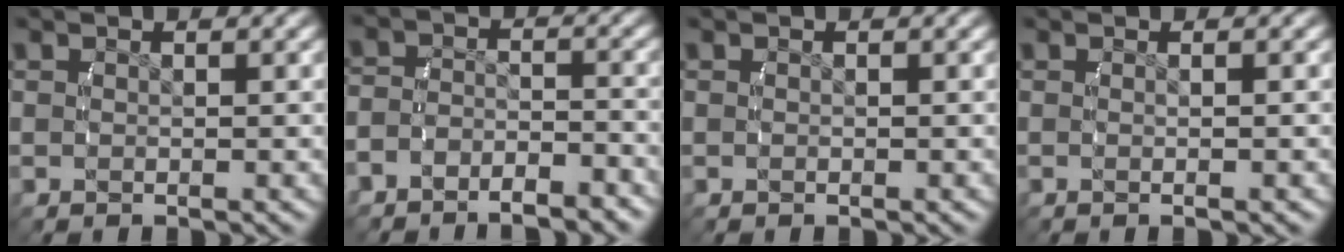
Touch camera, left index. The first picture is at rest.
{"total": 4.6, "force": [-3.8, 2.2, 1.2], "torque": [-0.022, -0.008, -0.066]}
{"total": 0.0}
{"total": 0.9, "force": [-0.5, -0.3, 0.7], "torque": [-0.016, 0.003, -0.009]}